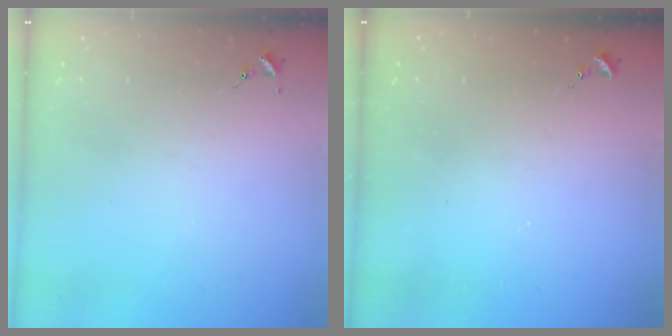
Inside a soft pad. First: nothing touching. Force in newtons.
{"total": 0.0}